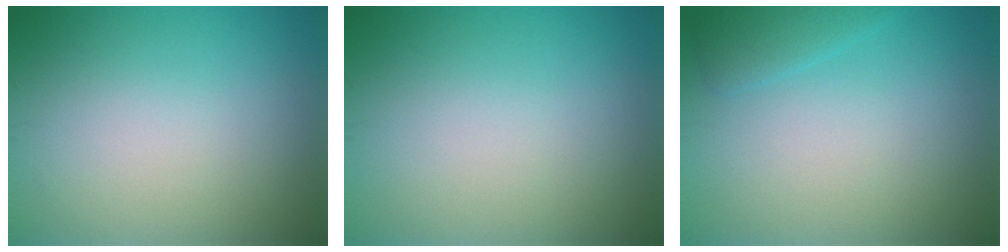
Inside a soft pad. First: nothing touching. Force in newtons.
{"total": 0.0}
{"total": 1.7, "press": 1.7, "slide": 0.2}